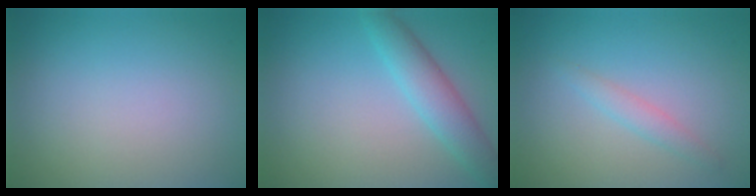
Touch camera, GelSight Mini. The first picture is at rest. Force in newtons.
{"total": 3.7, "press": 3.7, "slide": 0.2}
{"total": 1.5, "press": 1.5, "slide": 0.0}